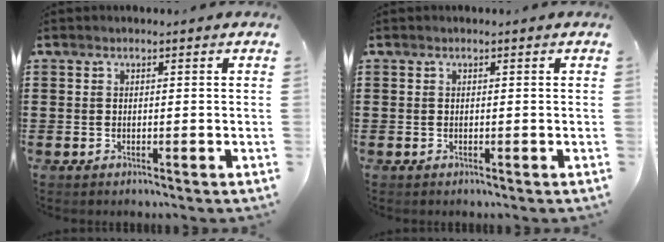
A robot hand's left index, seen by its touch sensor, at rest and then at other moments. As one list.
[{"total": 0.0}]